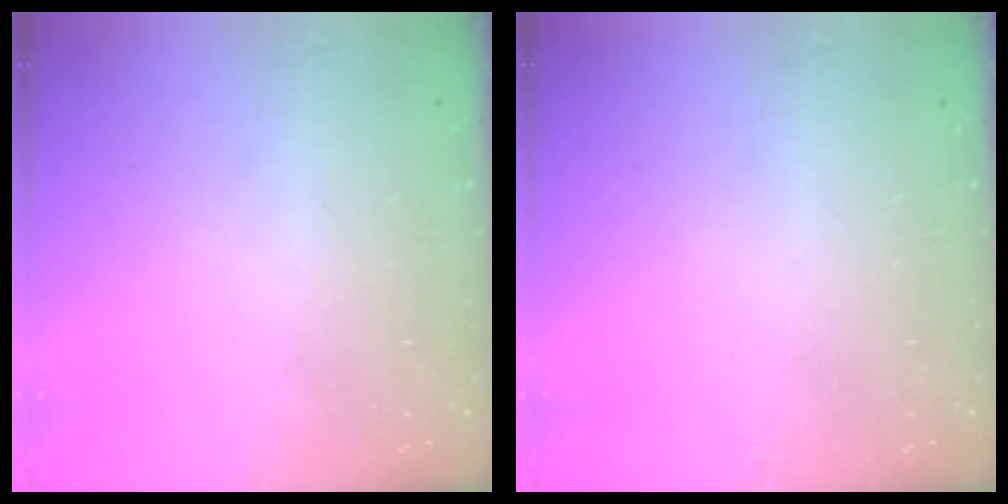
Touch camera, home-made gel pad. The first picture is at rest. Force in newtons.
{"total": 0.0}